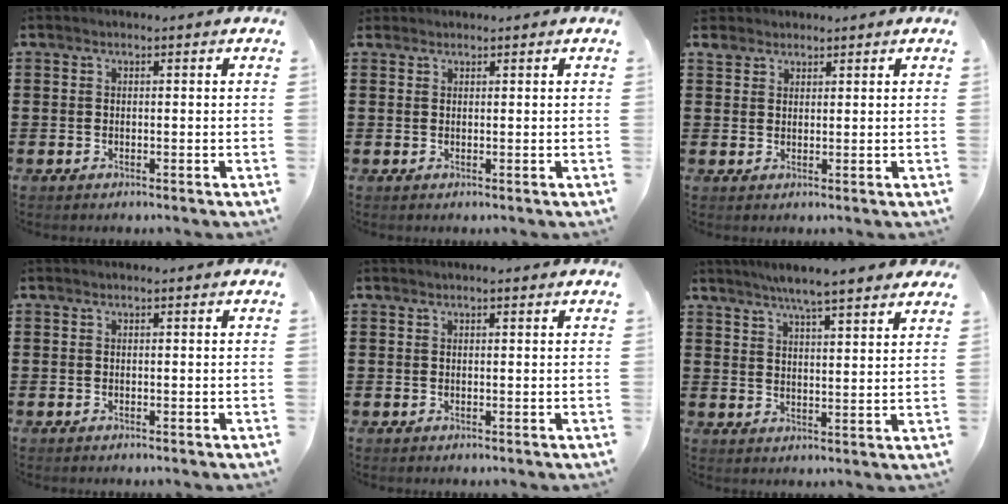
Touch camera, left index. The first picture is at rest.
{"total": 0.8, "force": [0.7, 0.3, 0.0], "torque": [-0.003, 0.002, 0.013]}
{"total": 2.5, "force": [1.9, 1.6, 0.2], "torque": [-0.014, 0.008, 0.037]}
{"total": 0.0}
{"total": 0.7, "force": [0.5, 0.0, 0.5], "torque": [-0.010, 0.000, 0.009]}
{"total": 5.0, "force": [4.6, -0.2, 2.1], "torque": [-0.057, -0.015, 0.079]}